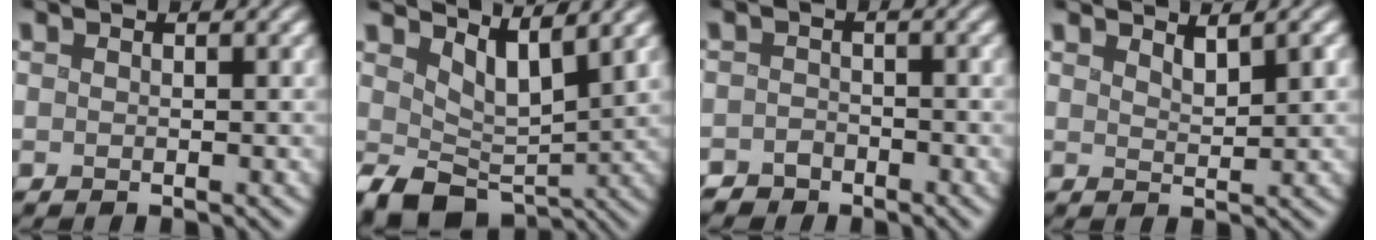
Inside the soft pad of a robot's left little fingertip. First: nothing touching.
{"total": 3.0, "force": [1.0, 1.7, 2.2], "torque": [-0.048, -0.017, 0.025]}
{"total": 2.1, "force": [-1.7, 1.3, 0.0], "torque": [0.024, 0.007, -0.034]}
{"total": 1.3, "force": [1.0, 0.2, 0.8], "torque": [-0.015, -0.002, 0.022]}